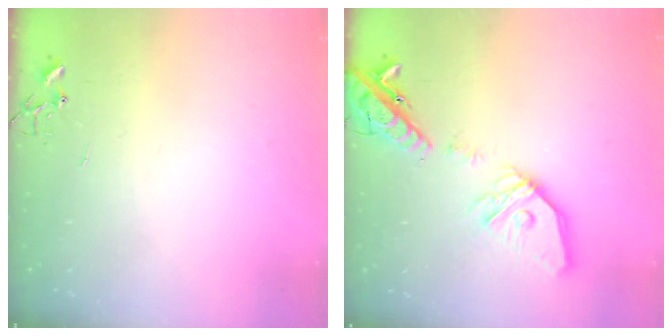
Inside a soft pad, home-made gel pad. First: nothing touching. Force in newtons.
{"total": 21.4, "press": 21.2, "slide": 3.5}